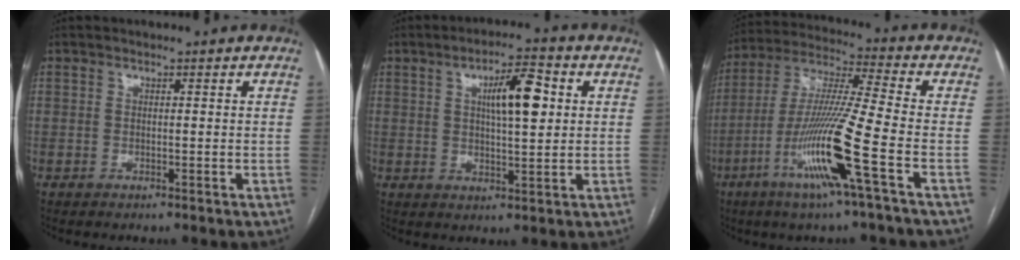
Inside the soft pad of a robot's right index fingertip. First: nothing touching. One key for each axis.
{"total": 8.2, "fx": 2.2, "fy": 1.9, "fz": 7.7, "tx": -0.128, "ty": 0.012, "tz": 0.037}
{"total": 15.5, "fx": -6.2, "fy": -1.2, "fz": 14.2, "tx": -0.288, "ty": -0.018, "tz": -0.122}